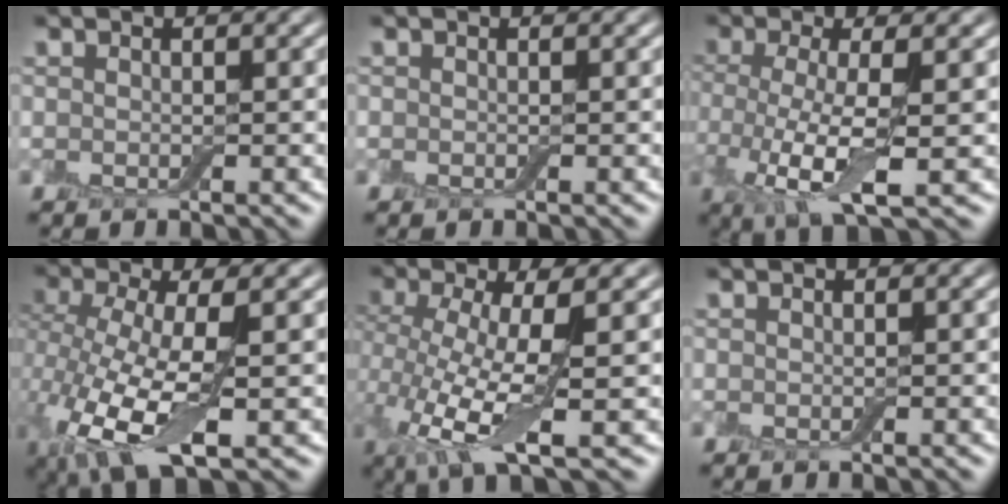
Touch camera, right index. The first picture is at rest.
{"total": 0.0}
{"total": 5.2, "force": [-1.0, 1.5, 4.8], "torque": [-0.083, -0.009, -0.017]}
{"total": 7.4, "force": [-1.5, 2.9, 6.6], "torque": [-0.143, -0.010, -0.026]}
{"total": 6.3, "force": [-0.5, 1.7, 6.0], "torque": [-0.122, -0.010, -0.006]}
{"total": 0.0}